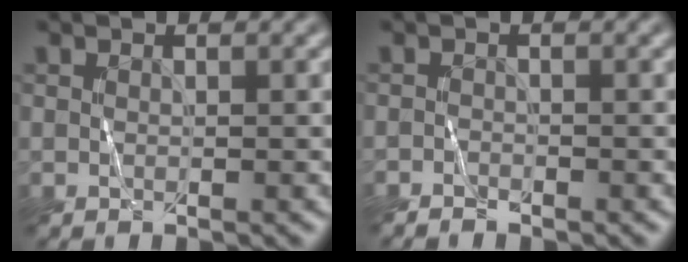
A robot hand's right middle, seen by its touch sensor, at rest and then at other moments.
{"total": 0.9, "force": [-0.9, 0.1, 0.0], "torque": [0.000, -0.001, -0.019]}